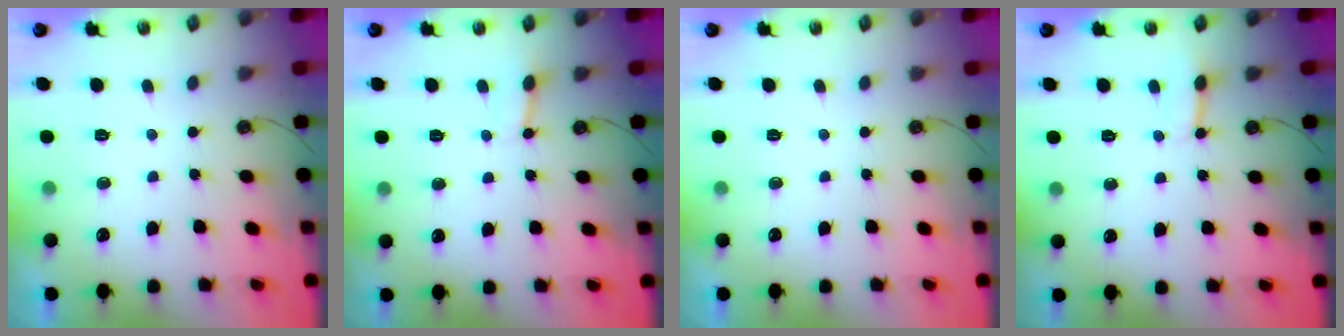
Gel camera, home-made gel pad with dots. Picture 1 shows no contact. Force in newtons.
{"total": 3.0, "press": 2.9, "slide": 0.4}
{"total": 0.0}
{"total": 5.6, "press": 5.5, "slide": 0.7}